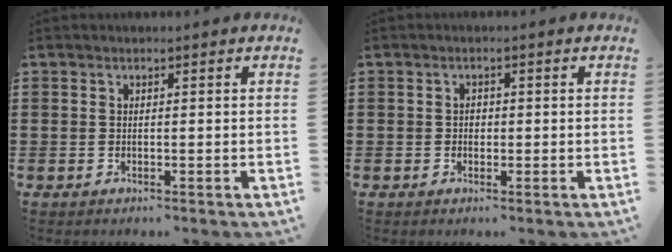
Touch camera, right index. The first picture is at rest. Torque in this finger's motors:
{"motor_torque": [0.29, -0.11, 0.00, 0.00]}